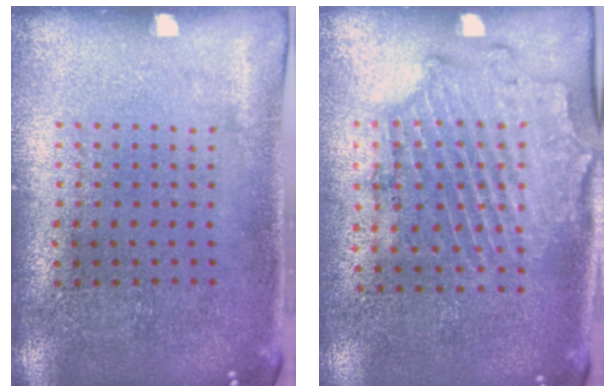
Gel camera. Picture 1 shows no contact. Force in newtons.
{"total": 1.7, "press": 1.5, "slide": 0.8}